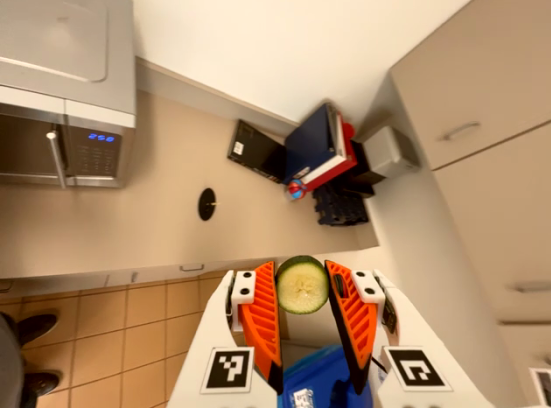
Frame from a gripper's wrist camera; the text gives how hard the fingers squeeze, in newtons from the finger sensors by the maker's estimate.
{"total": 8.0, "left": 7.7, "right": 8.3}